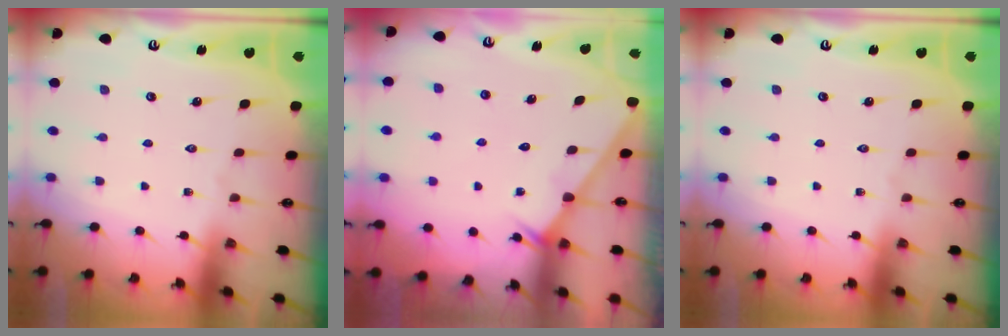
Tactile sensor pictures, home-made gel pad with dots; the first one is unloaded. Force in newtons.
{"total": 0.9, "press": 0.8, "slide": 0.2}
{"total": 0.0}